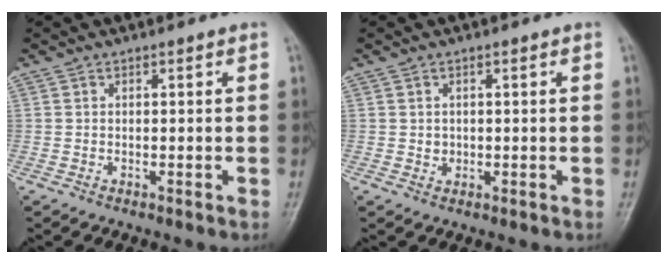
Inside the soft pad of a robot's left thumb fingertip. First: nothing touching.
{"total": 1.3, "force": [0.2, 1.2, 0.5], "torque": [-0.002, 0.000, 0.006]}